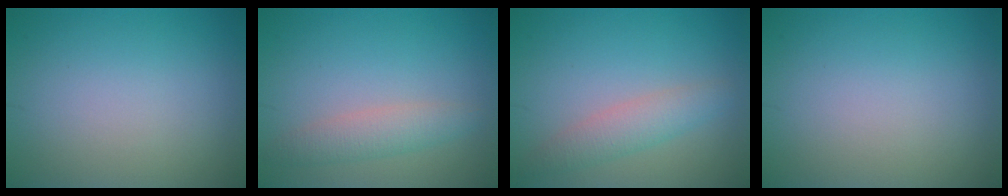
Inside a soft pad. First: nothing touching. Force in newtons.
{"total": 2.5, "press": 2.5, "slide": 0.1}
{"total": 2.7, "press": 2.6, "slide": 0.2}
{"total": 0.0}